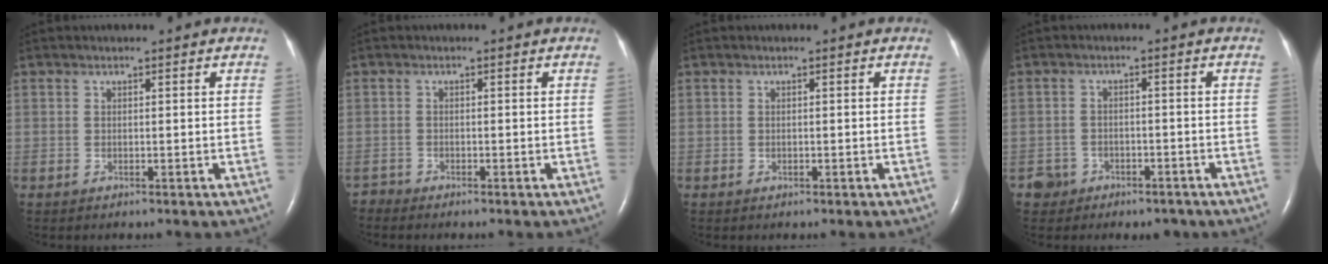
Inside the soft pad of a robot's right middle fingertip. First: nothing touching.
{"total": 1.0, "force": [-0.9, 0.0, -0.4], "torque": [0.007, -0.005, -0.019]}
{"total": 0.0}
{"total": 4.1, "force": [-2.7, 3.1, 0.0], "torque": [0.004, 0.013, -0.040]}